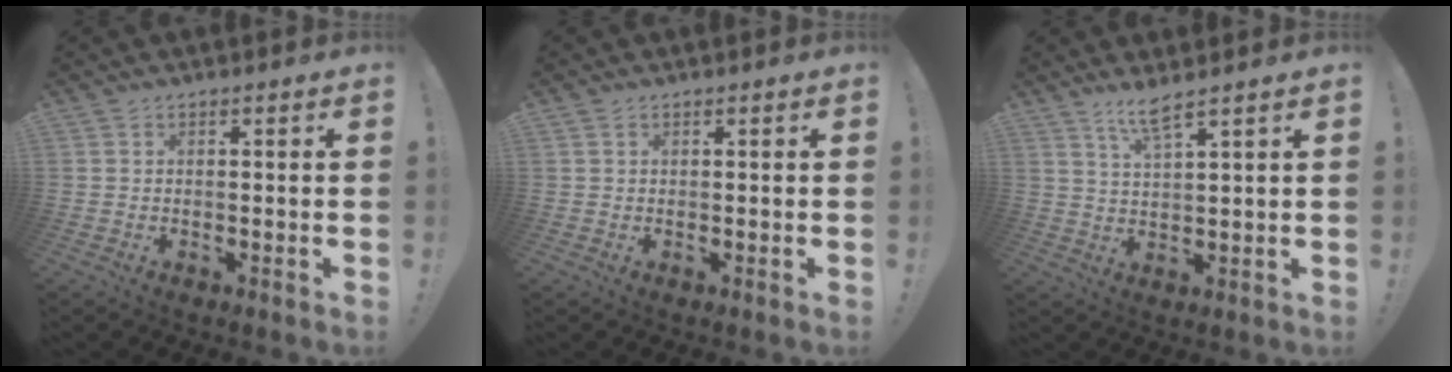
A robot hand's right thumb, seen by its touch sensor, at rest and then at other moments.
{"total": 0.7, "force": [0.5, 0.5, 0.2], "torque": [0.000, -0.001, 0.008]}
{"total": 5.6, "force": [4.2, 0.2, 3.6], "torque": [-0.079, -0.016, 0.073]}